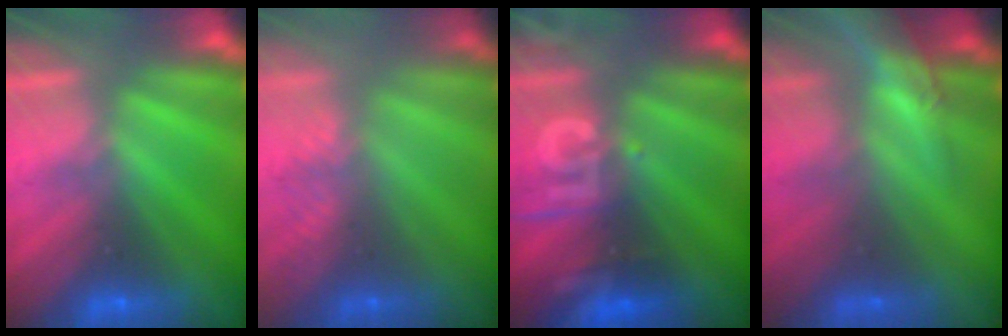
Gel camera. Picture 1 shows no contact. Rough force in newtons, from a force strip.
{"total": 2.7}
{"total": 2.9}
{"total": 9.1}